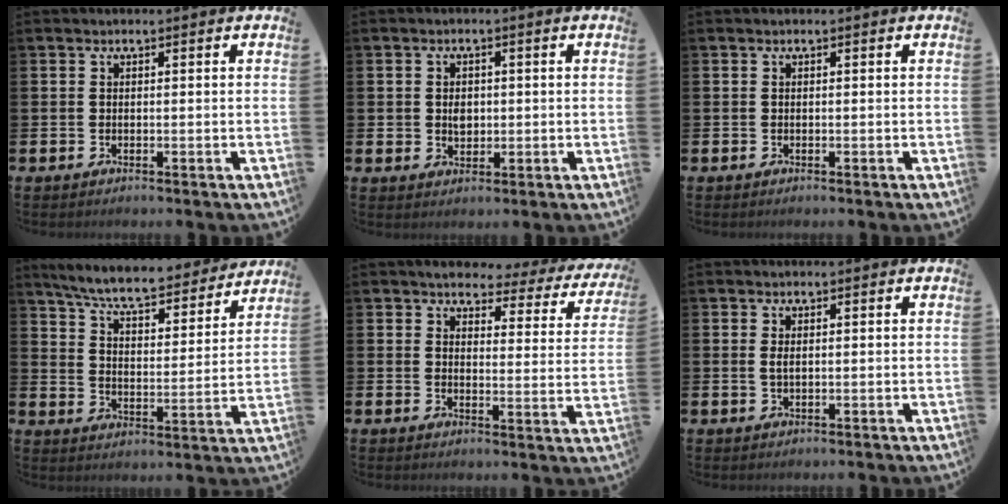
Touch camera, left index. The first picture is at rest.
{"total": 2.4, "force": [0.5, 2.0, 1.3], "torque": [-0.005, -0.001, 0.002]}
{"total": 0.0}
{"total": 7.8, "force": [7.2, 0.9, 2.9], "torque": [-0.085, -0.050, 0.123]}
{"total": 3.0, "force": [2.7, 1.3, 0.6], "torque": [-0.024, -0.025, 0.036]}
{"total": 1.1, "force": [0.3, 0.4, 1.0], "torque": [-0.018, 0.003, 0.003]}